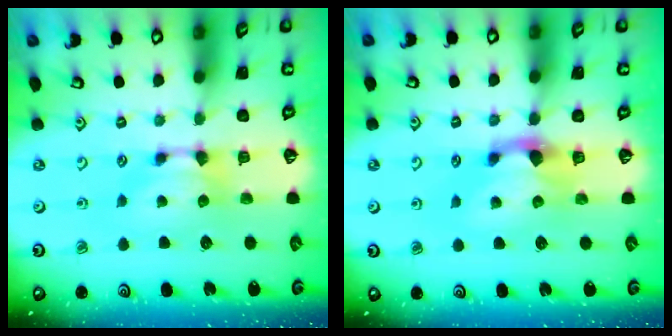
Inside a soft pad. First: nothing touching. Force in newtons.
{"total": 2.0, "press": 1.5, "slide": 1.4}